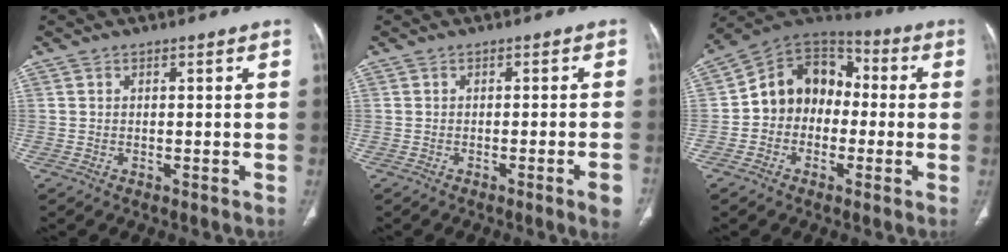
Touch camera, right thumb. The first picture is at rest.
{"total": 4.3, "force": [-2.1, 0.0, 3.7], "torque": [-0.049, 0.002, -0.031]}
{"total": 13.4, "force": [-0.8, 10.9, 7.7], "torque": [-0.084, 0.046, -0.032]}